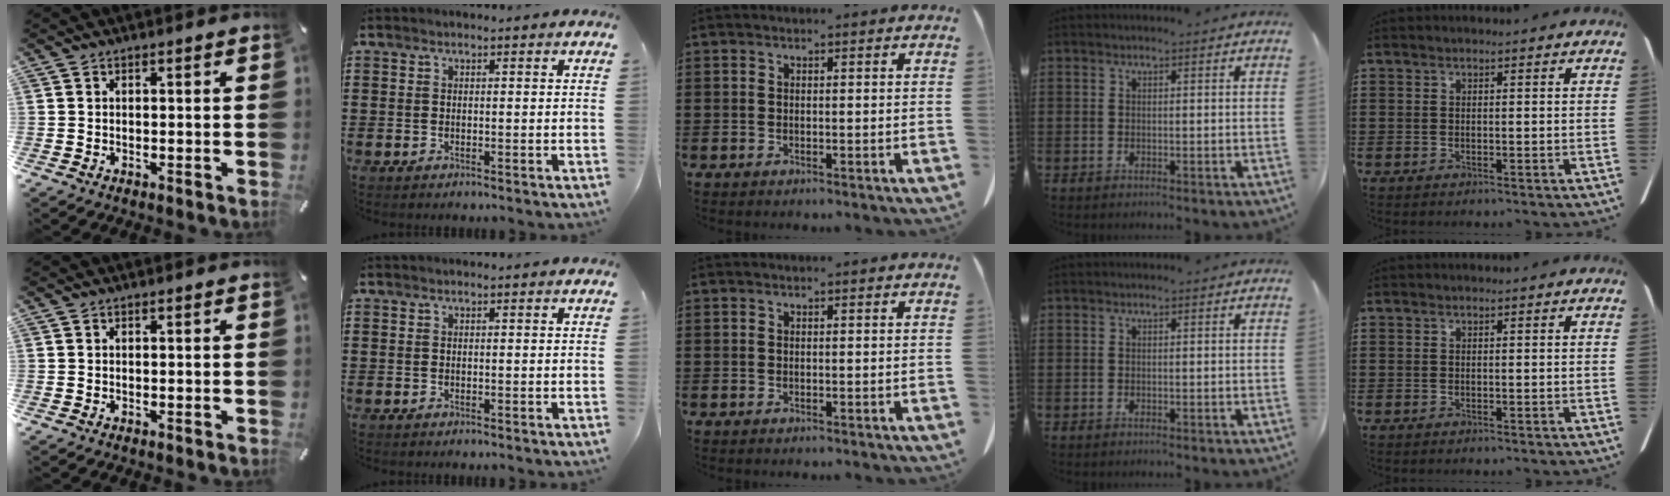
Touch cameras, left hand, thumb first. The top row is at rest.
{}